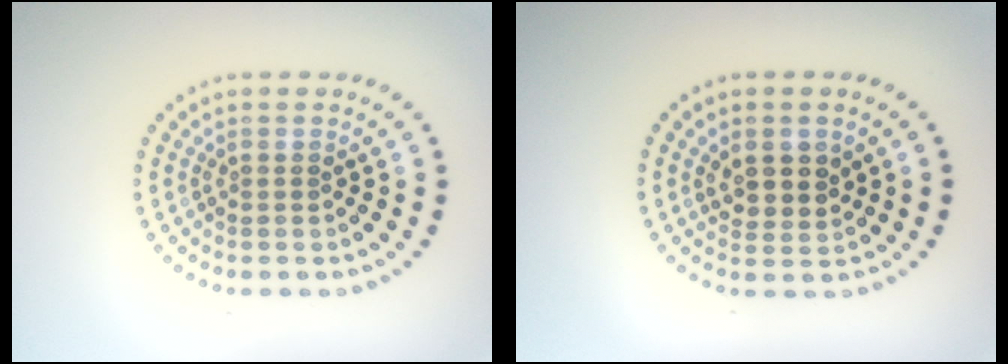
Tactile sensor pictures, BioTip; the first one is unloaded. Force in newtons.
{"total": 2.7, "press": 2.5, "slide": 1.0}